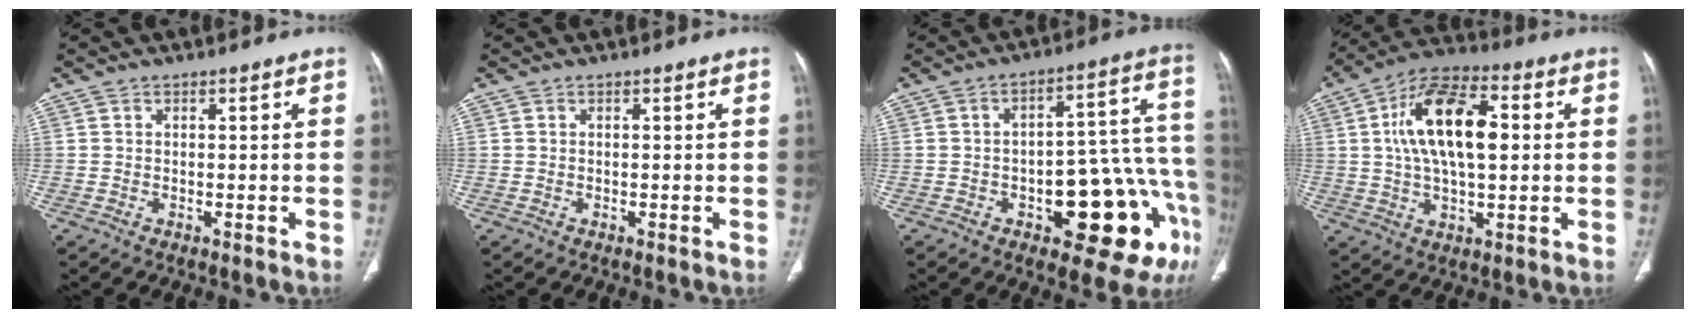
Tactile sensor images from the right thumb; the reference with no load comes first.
{"total": 0.0}
{"total": 20.1, "force": [-7.9, 8.5, 16.4], "torque": [-0.134, 0.066, -0.089]}
{"total": 16.3, "force": [2.5, 7.9, 14.1], "torque": [-0.243, 0.016, 0.037]}